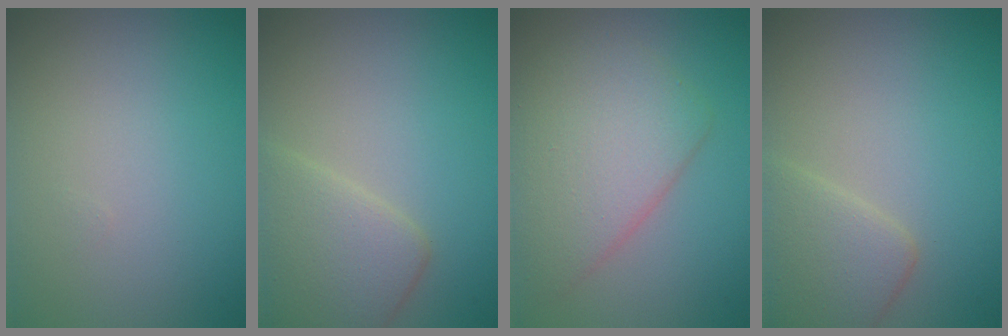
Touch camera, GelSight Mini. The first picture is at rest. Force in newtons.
{"total": 4.4, "press": 4.4, "slide": 0.3}
{"total": 5.4, "press": 5.4, "slide": 0.1}
{"total": 3.4, "press": 3.4, "slide": 0.2}